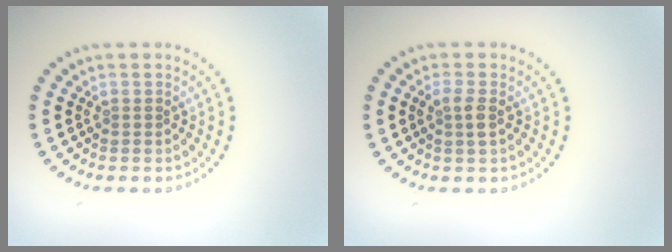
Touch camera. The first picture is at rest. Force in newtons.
{"total": 1.5, "press": 1.4, "slide": 0.4}